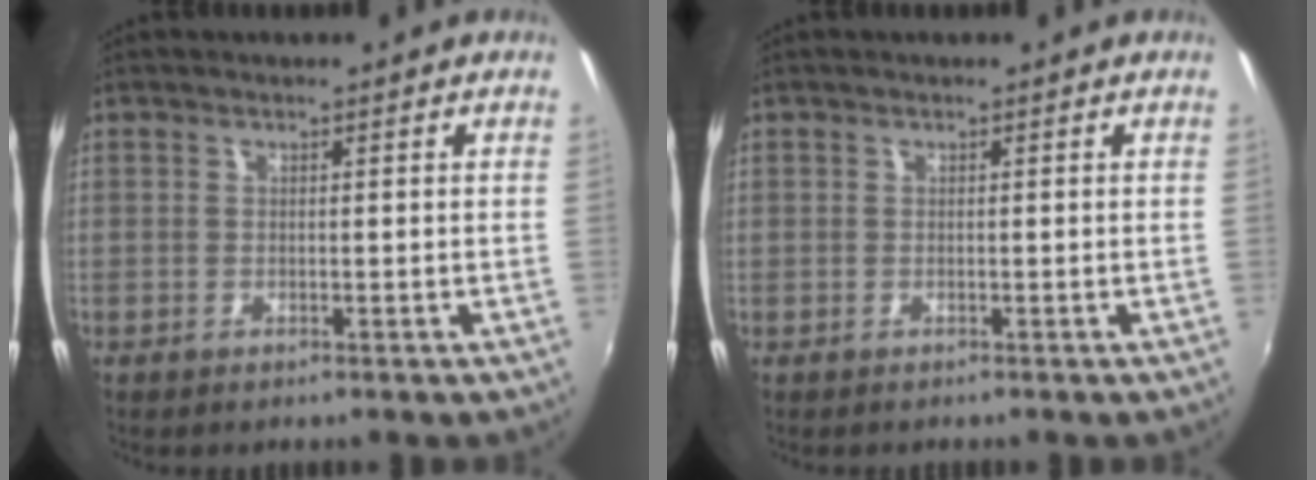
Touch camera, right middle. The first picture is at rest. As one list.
[{"total": 0.9, "force": [-0.3, 0.8, -0.1], "torque": [-0.001, 0.003, -0.002]}]